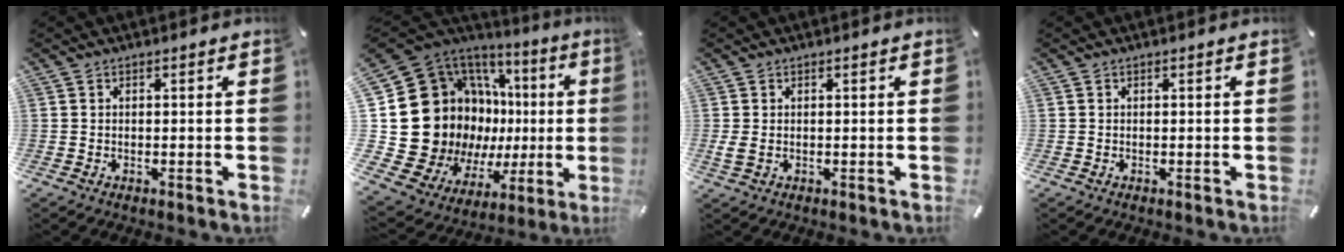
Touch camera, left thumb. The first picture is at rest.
{"total": 24.8, "force": [1.9, 18.1, 16.9], "torque": [-0.284, -0.081, 0.091]}
{"total": 1.8, "force": [0.1, 1.0, 1.5], "torque": [-0.028, 0.003, 0.003]}
{"total": 0.0}